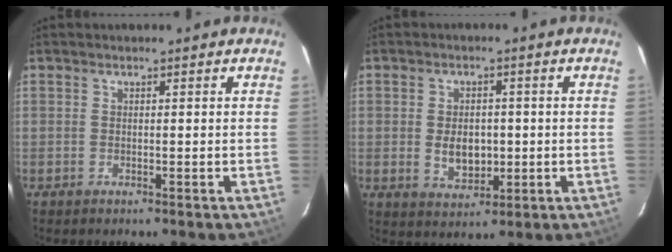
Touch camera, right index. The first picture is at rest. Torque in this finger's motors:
{"motor_torque": [0.19, -0.05, 0.32, 0.03]}